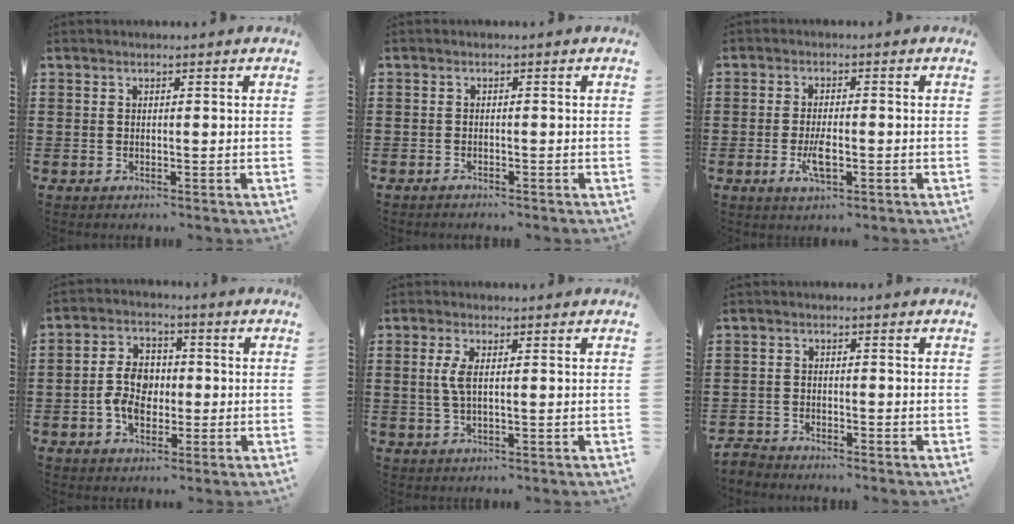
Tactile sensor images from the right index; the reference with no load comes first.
{"total": 0.8, "force": [-0.8, 0.1, 0.0], "torque": [-0.002, 0.001, -0.018]}
{"total": 4.3, "force": [-1.2, 1.4, 3.9], "torque": [-0.081, -0.006, -0.023]}
{"total": 6.5, "force": [-1.1, 4.5, 4.6], "torque": [-0.112, 0.002, -0.025]}
{"total": 3.1, "force": [0.4, 0.9, 2.9], "torque": [-0.074, -0.002, 0.001]}
{"total": 2.2, "force": [-2.2, 0.3, -0.2], "torque": [-0.004, 0.001, -0.048]}